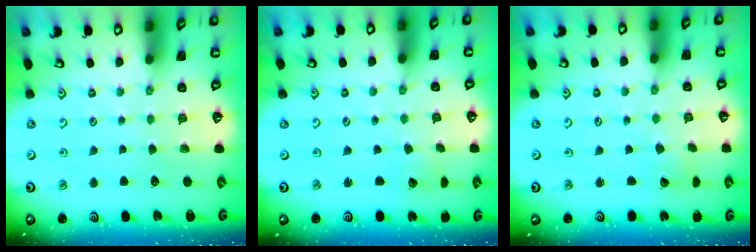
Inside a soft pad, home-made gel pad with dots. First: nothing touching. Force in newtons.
{"total": 2.0, "press": 2.0, "slide": 0.1}
{"total": 1.7, "press": 1.7, "slide": 0.3}